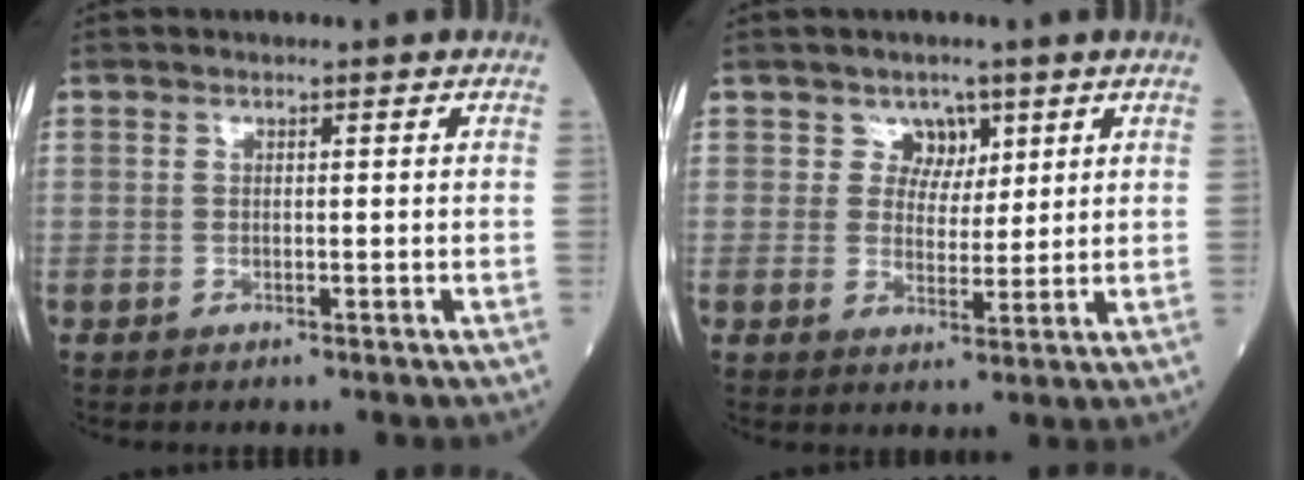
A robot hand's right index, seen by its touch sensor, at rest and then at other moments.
{"total": 3.6, "force": [2.1, 2.8, 0.8], "torque": [-0.005, 0.003, 0.035]}